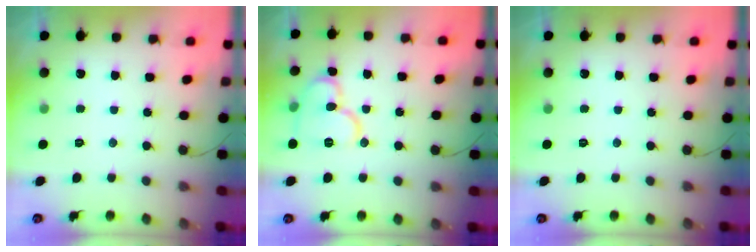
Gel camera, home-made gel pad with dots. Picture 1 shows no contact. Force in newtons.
{"total": 12.0, "press": 11.9, "slide": 0.9}
{"total": 0.0}